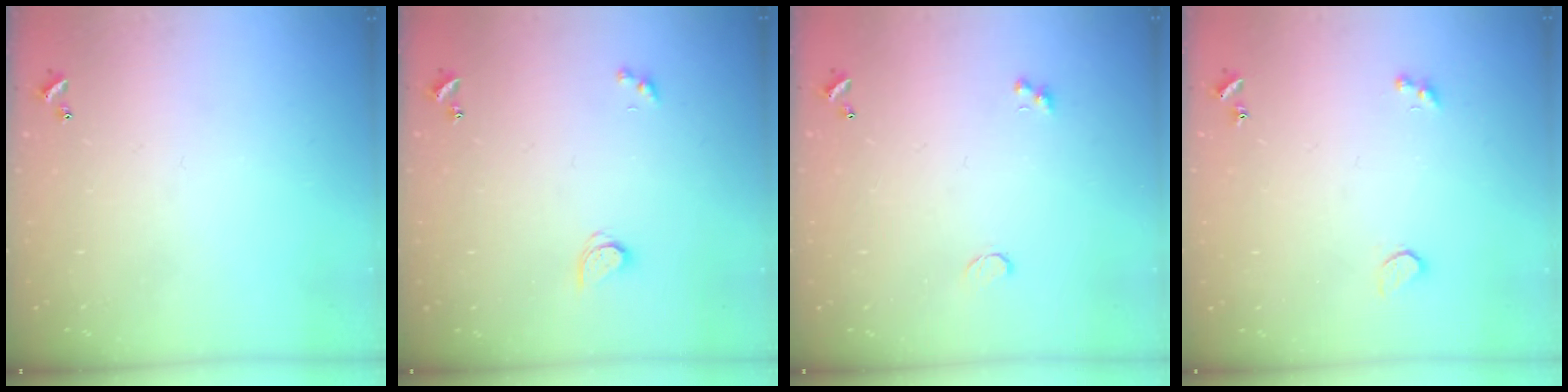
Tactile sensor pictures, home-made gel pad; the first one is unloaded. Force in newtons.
{"total": 2.6, "press": 2.6, "slide": 0.3}
{"total": 0.6, "press": 0.4, "slide": 0.4}
{"total": 2.6, "press": 2.2, "slide": 1.2}